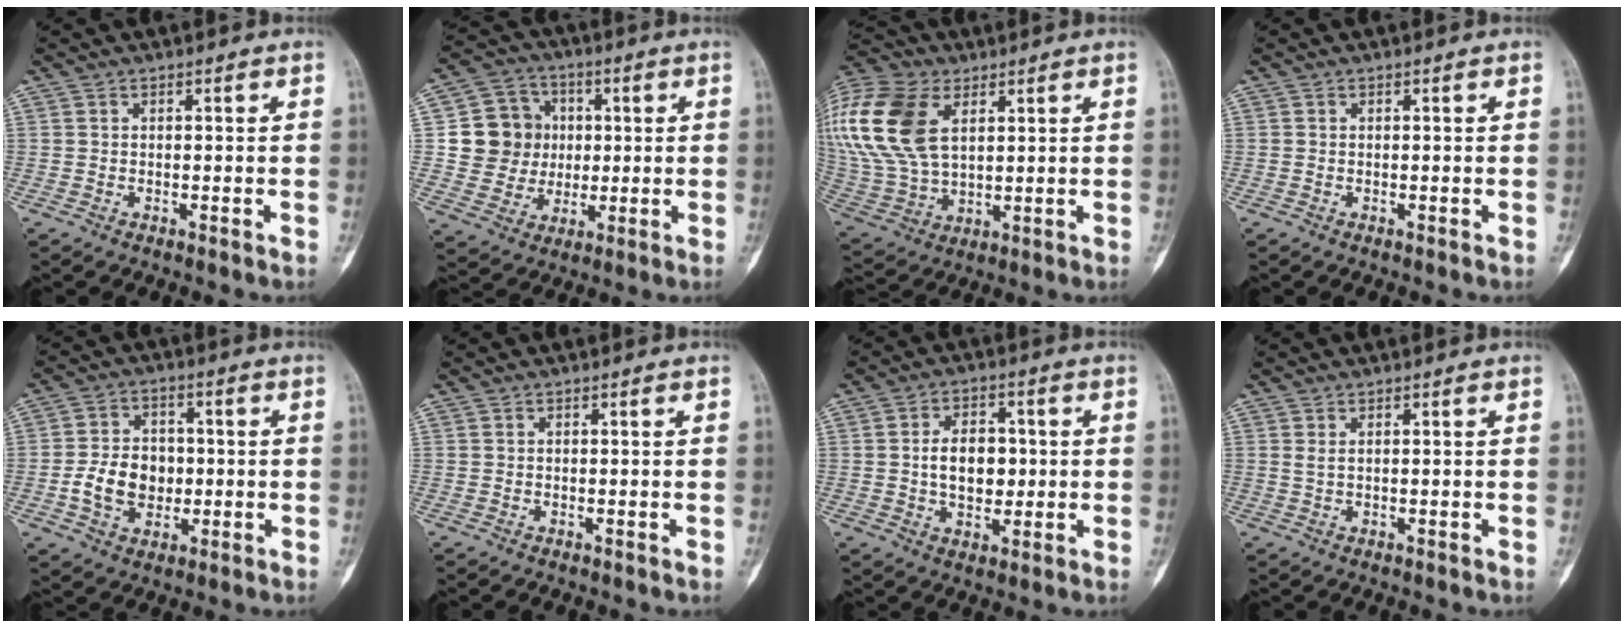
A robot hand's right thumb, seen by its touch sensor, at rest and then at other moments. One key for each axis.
{"total": 12.2, "fx": 1.3, "fy": 11.4, "fz": 4.1, "tx": -0.028, "ty": 0.010, "tz": 0.029}
{"total": 25.0, "fx": 8.5, "fy": 15.8, "fz": 17.5, "tx": -0.421, "ty": 0.013, "tz": 0.168}
{"total": 0.0}
{"total": 9.7, "fx": -1.4, "fy": 7.5, "fz": 6.0, "tx": -0.082, "ty": 0.016, "tz": -0.024}
{"total": 0.0}
{"total": 8.2, "fx": 0.1, "fy": 5.5, "fz": 6.2, "tx": -0.077, "ty": 0.005, "tz": 0.001}
{"total": 1.0, "fx": 0.4, "fy": 0.3, "fz": 0.8, "tx": -0.021, "ty": 0.005, "tz": 0.012}